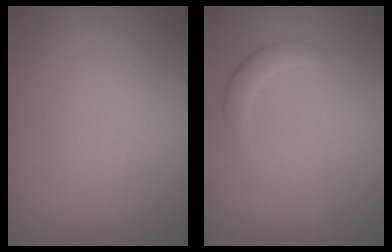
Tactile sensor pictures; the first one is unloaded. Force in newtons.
{"total": 1.5, "press": 1.5, "slide": 0.1}